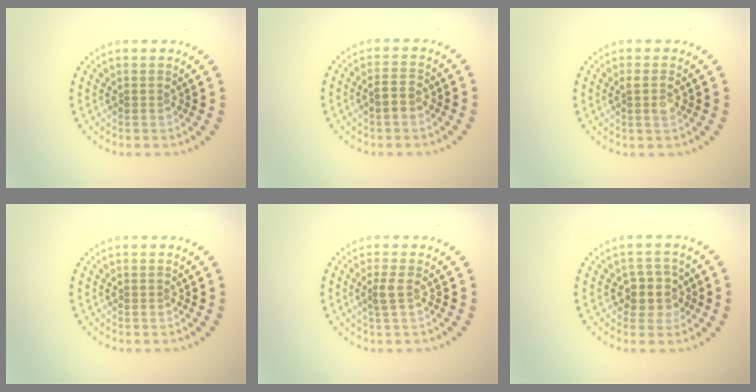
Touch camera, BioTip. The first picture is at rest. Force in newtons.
{"total": 1.5, "press": 1.4, "slide": 0.5}
{"total": 1.5, "press": 1.3, "slide": 0.6}
{"total": 0.0}
{"total": 1.4, "press": 1.1, "slide": 0.8}
{"total": 2.9, "press": 2.6, "slide": 1.1}